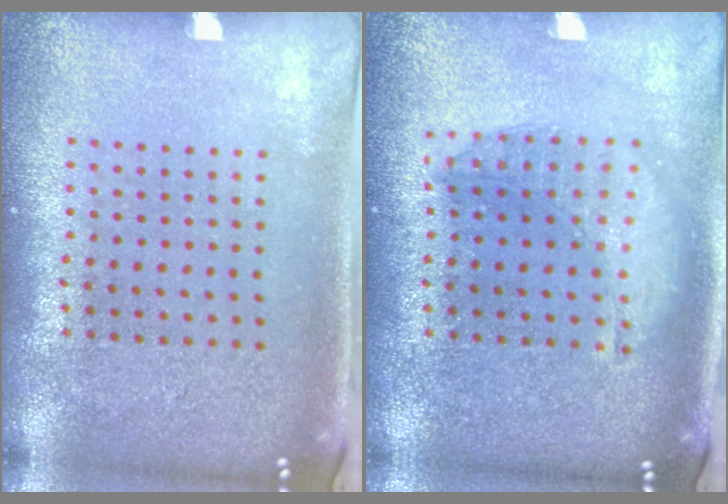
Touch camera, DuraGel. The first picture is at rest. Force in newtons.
{"total": 1.4, "press": 1.4, "slide": 0.3}